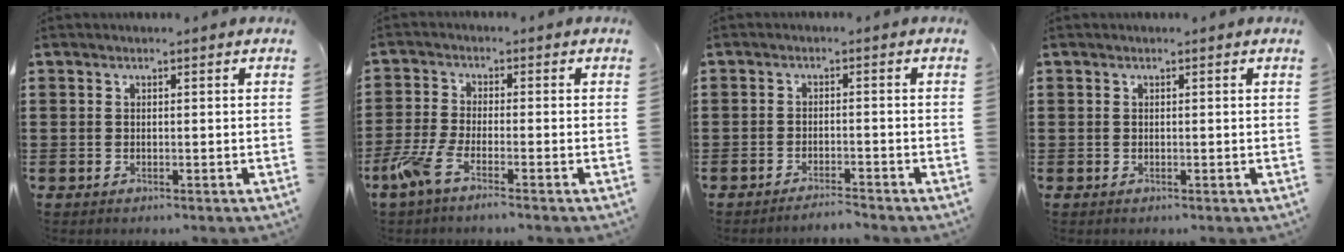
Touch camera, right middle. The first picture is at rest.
{"total": 4.8, "force": [-3.2, 0.7, 3.5], "torque": [-0.094, -0.015, -0.066]}
{"total": 2.2, "force": [-2.2, -0.1, 0.4], "torque": [-0.009, 0.001, -0.045]}
{"total": 0.0}